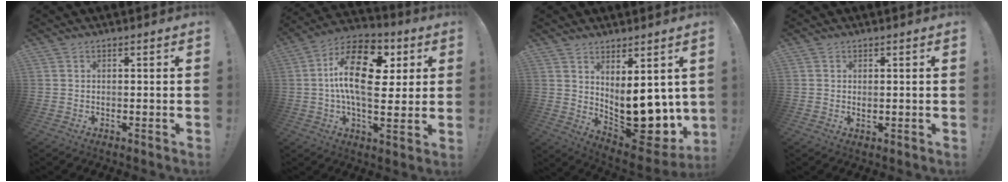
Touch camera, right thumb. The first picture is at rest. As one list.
[{"total": 20.8, "force": [4.0, 10.6, 17.5], "torque": [-0.299, -0.012, 0.063]}, {"total": 13.6, "force": [1.2, 7.4, 11.4], "torque": [-0.133, -0.037, 0.039]}, {"total": 0.9, "force": [0.1, 0.8, 0.3], "torque": [-0.008, 0.001, 0.002]}]